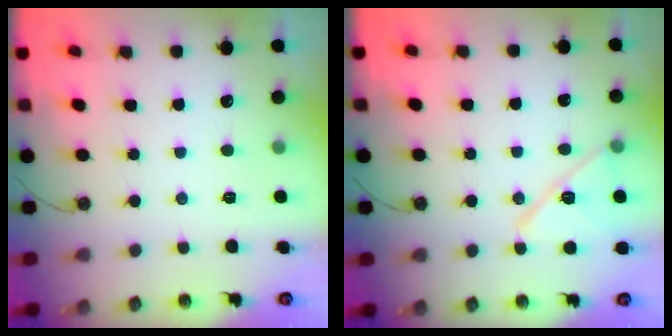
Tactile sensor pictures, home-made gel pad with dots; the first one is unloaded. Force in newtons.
{"total": 12.7, "press": 12.5, "slide": 2.5}